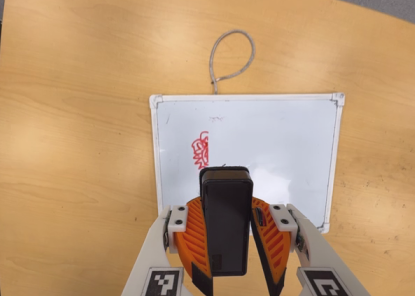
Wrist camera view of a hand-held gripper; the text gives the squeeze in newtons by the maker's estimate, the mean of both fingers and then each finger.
{"total": 10.5, "left": 9.6, "right": 11.4}